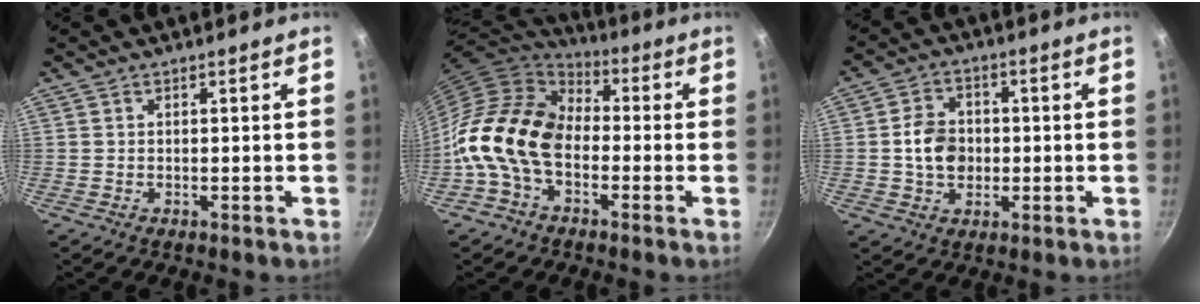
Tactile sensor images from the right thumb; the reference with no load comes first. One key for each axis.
{"total": 16.9, "fx": -3.0, "fy": 11.4, "fz": 12.0, "tx": -0.197, "ty": 0.043, "tz": -0.081}
{"total": 7.7, "fx": -0.4, "fy": 6.2, "fz": 4.6, "tx": -0.059, "ty": 0.013, "tz": -0.011}